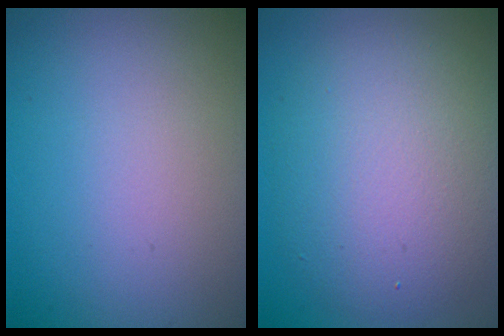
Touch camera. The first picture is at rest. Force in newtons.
{"total": 7.3, "press": 7.3, "slide": 0.1}